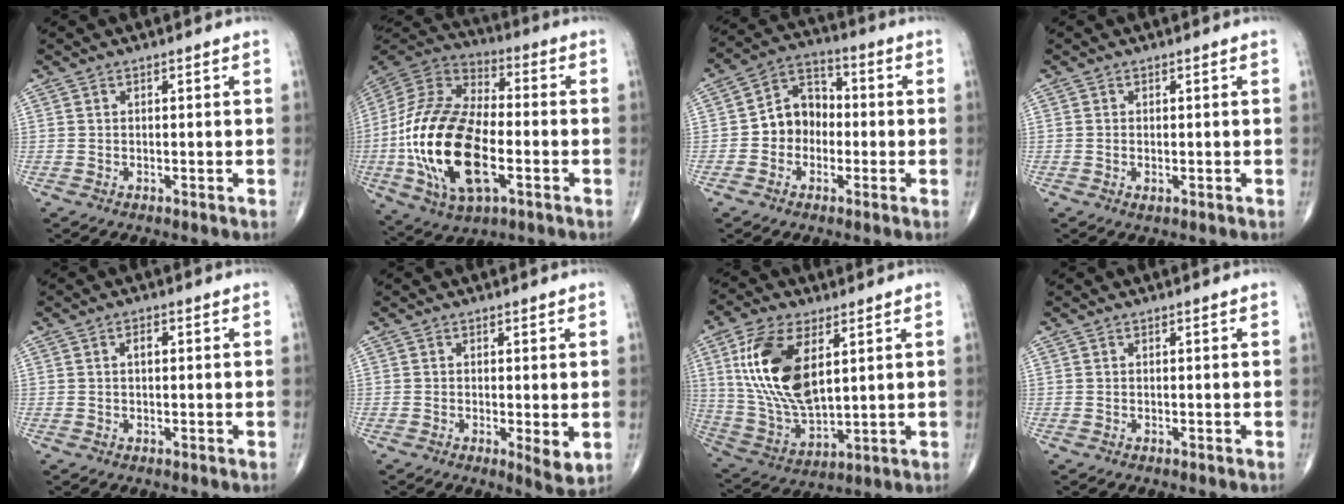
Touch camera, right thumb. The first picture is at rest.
{"total": 25.3, "force": [-5.1, 12.8, 21.2], "torque": [-0.432, 0.011, -0.090]}
{"total": 9.0, "force": [-1.2, 7.4, 5.1], "torque": [-0.051, 0.038, -0.037]}
{"total": 1.0, "force": [-0.2, 0.5, 0.8], "torque": [-0.020, 0.000, -0.002]}
{"total": 1.8, "force": [0.3, 1.0, 1.5], "torque": [-0.027, 0.005, 0.004]}
{"total": 3.9, "force": [-0.4, 1.0, 3.7], "torque": [-0.061, -0.015, -0.010]}
{"total": 17.7, "force": [5.4, 8.8, 14.4], "torque": [-0.285, -0.021, 0.112]}
{"total": 0.0}